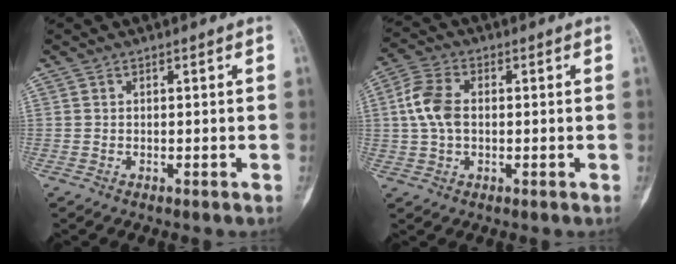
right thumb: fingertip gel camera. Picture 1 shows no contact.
{"total": 7.6, "force": [0.5, 4.8, 5.9], "torque": [-0.125, 0.014, 0.006]}